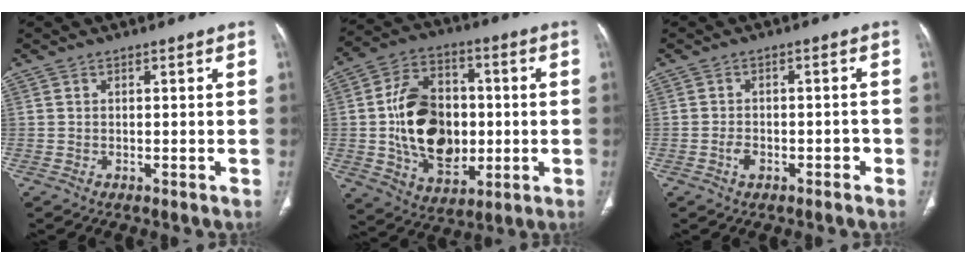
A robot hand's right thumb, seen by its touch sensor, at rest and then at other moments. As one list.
[{"total": 19.0, "force": [-0.7, 13.3, 13.5], "torque": [-0.196, 0.008, -0.001]}, {"total": 3.3, "force": [-1.7, 1.9, 2.1], "torque": [-0.024, 0.015, -0.023]}]